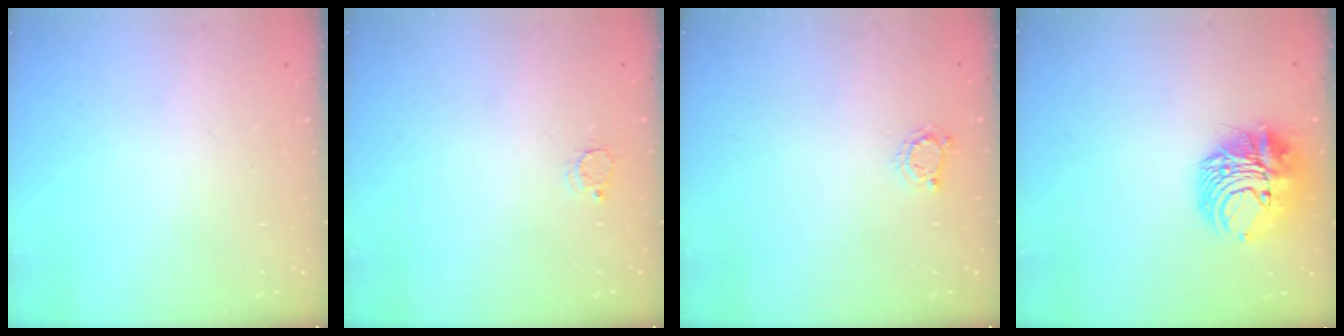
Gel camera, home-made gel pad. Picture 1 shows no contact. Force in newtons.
{"total": 2.5, "press": 2.5, "slide": 0.3}
{"total": 3.8, "press": 3.7, "slide": 0.4}
{"total": 12.0, "press": 11.9, "slide": 1.7}